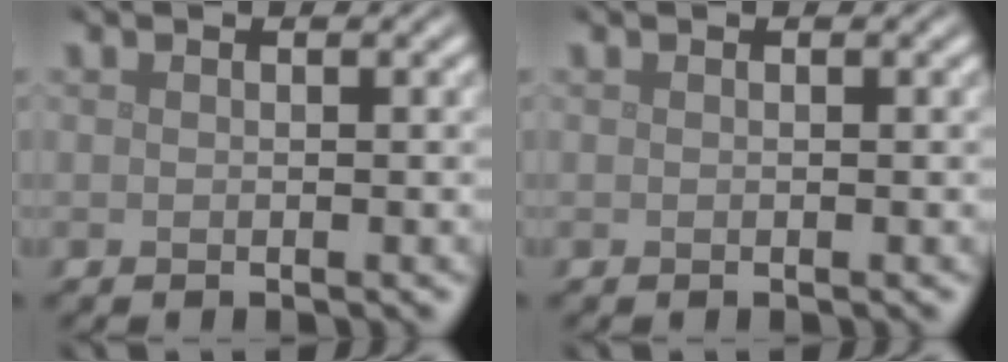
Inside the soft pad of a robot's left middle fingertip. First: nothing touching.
{"total": 0.0}